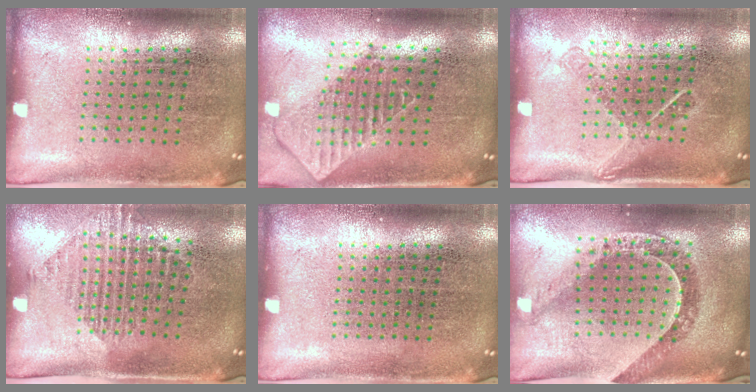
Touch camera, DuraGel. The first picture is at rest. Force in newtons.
{"total": 2.0, "press": 1.5, "slide": 1.2}
{"total": 1.2, "press": 0.9, "slide": 0.9}
{"total": 1.5, "press": 1.2, "slide": 0.9}
{"total": 0.0}
{"total": 1.1, "press": 1.1, "slide": 0.3}